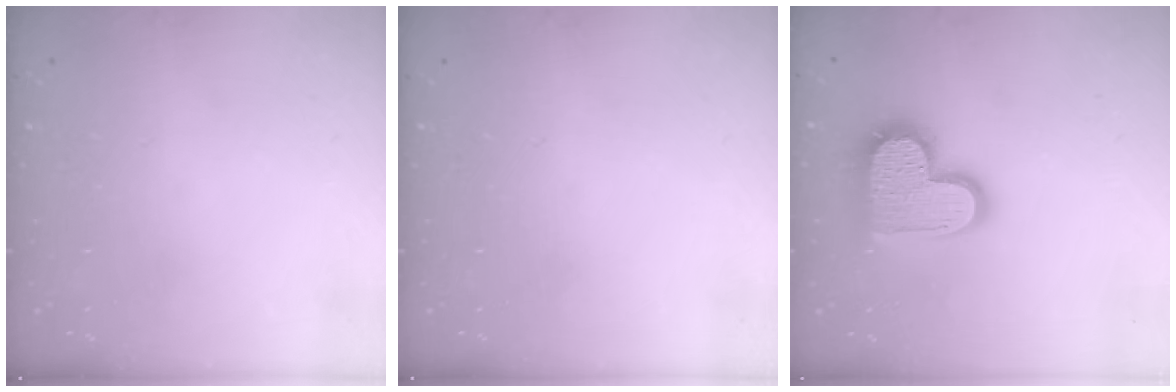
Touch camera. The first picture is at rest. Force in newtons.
{"total": 0.0}
{"total": 16.0, "press": 16.0, "slide": 1.1}